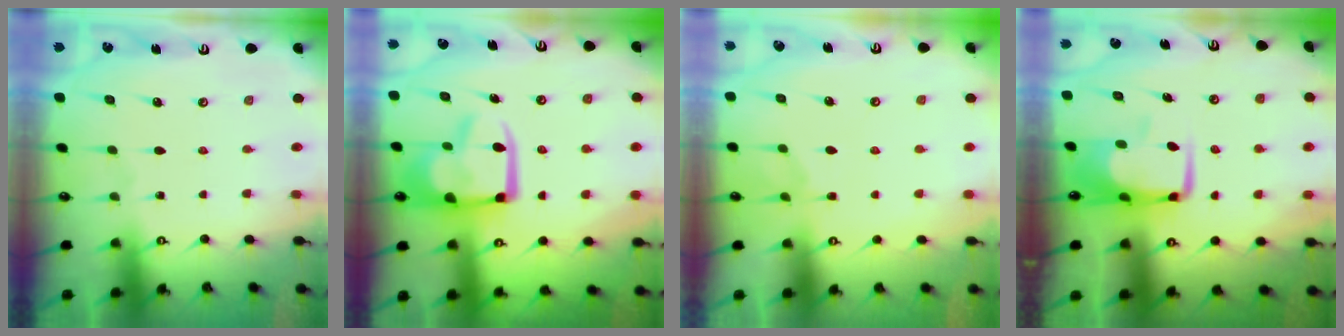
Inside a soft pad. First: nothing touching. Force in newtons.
{"total": 15.0, "press": 14.9, "slide": 1.6}
{"total": 1.2, "press": 0.6, "slide": 1.1}
{"total": 8.4, "press": 8.3, "slide": 1.2}